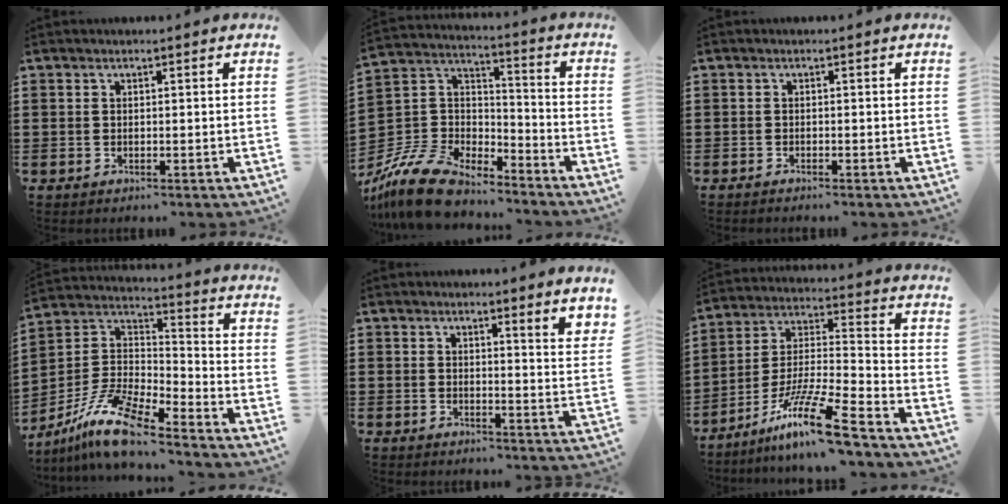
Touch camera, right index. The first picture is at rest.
{"total": 12.1, "force": [-10.5, 3.8, 4.6], "torque": [-0.127, 0.019, -0.214]}
{"total": 0.7, "force": [-0.7, -0.1, 0.1], "torque": [-0.003, -0.004, -0.013]}
{"total": 11.6, "force": [-9.2, 2.2, 6.7], "torque": [-0.159, 0.011, -0.188]}
{"total": 2.0, "force": [1.8, -0.5, 0.5], "torque": [-0.009, -0.010, 0.030]}
{"total": 13.8, "force": [-10.2, 0.6, 9.3], "torque": [-0.174, 0.013, -0.194]}